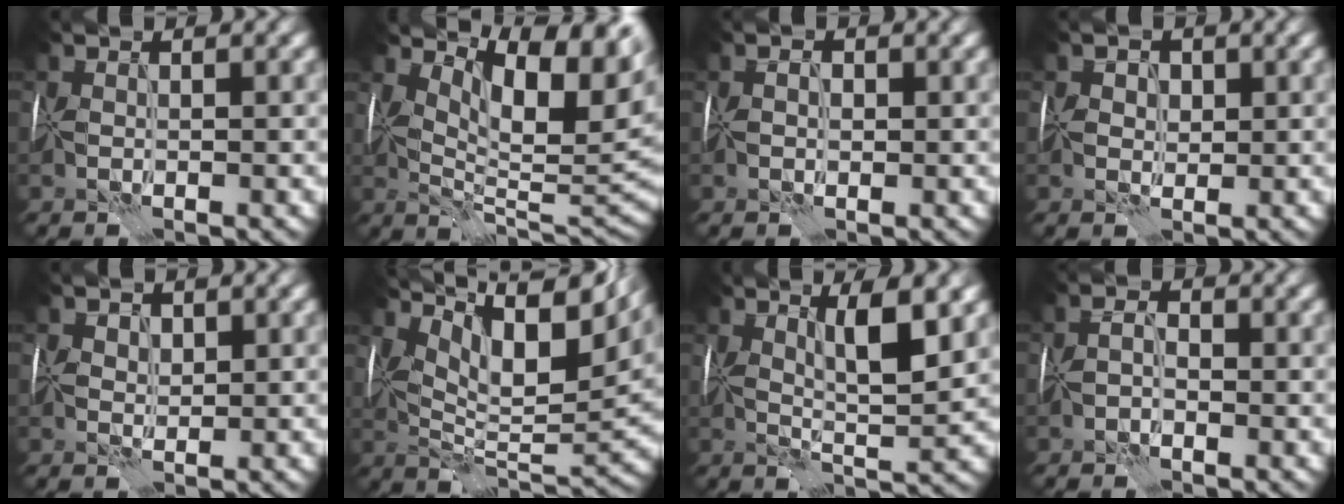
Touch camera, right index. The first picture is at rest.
{"total": 10.8, "force": [3.9, 4.4, 9.1], "torque": [-0.128, -0.009, 0.066]}
{"total": 0.8, "force": [-0.3, 0.5, 0.5], "torque": [-0.007, -0.001, -0.008]}
{"total": 0.9, "force": [0.0, 0.8, 0.3], "torque": [-0.003, -0.003, -0.005]}
{"total": 0.6, "force": [0.3, 0.5, 0.2], "torque": [-0.005, -0.004, 0.004]}
{"total": 13.4, "force": [6.8, 5.0, 10.4], "torque": [-0.166, 0.022, 0.103]}
{"total": 5.2, "force": [1.6, 0.7, 4.9], "torque": [-0.083, -0.009, 0.025]}
{"total": 1.1, "force": [-0.7, 0.5, 0.7], "torque": [-0.008, 0.001, -0.018]}